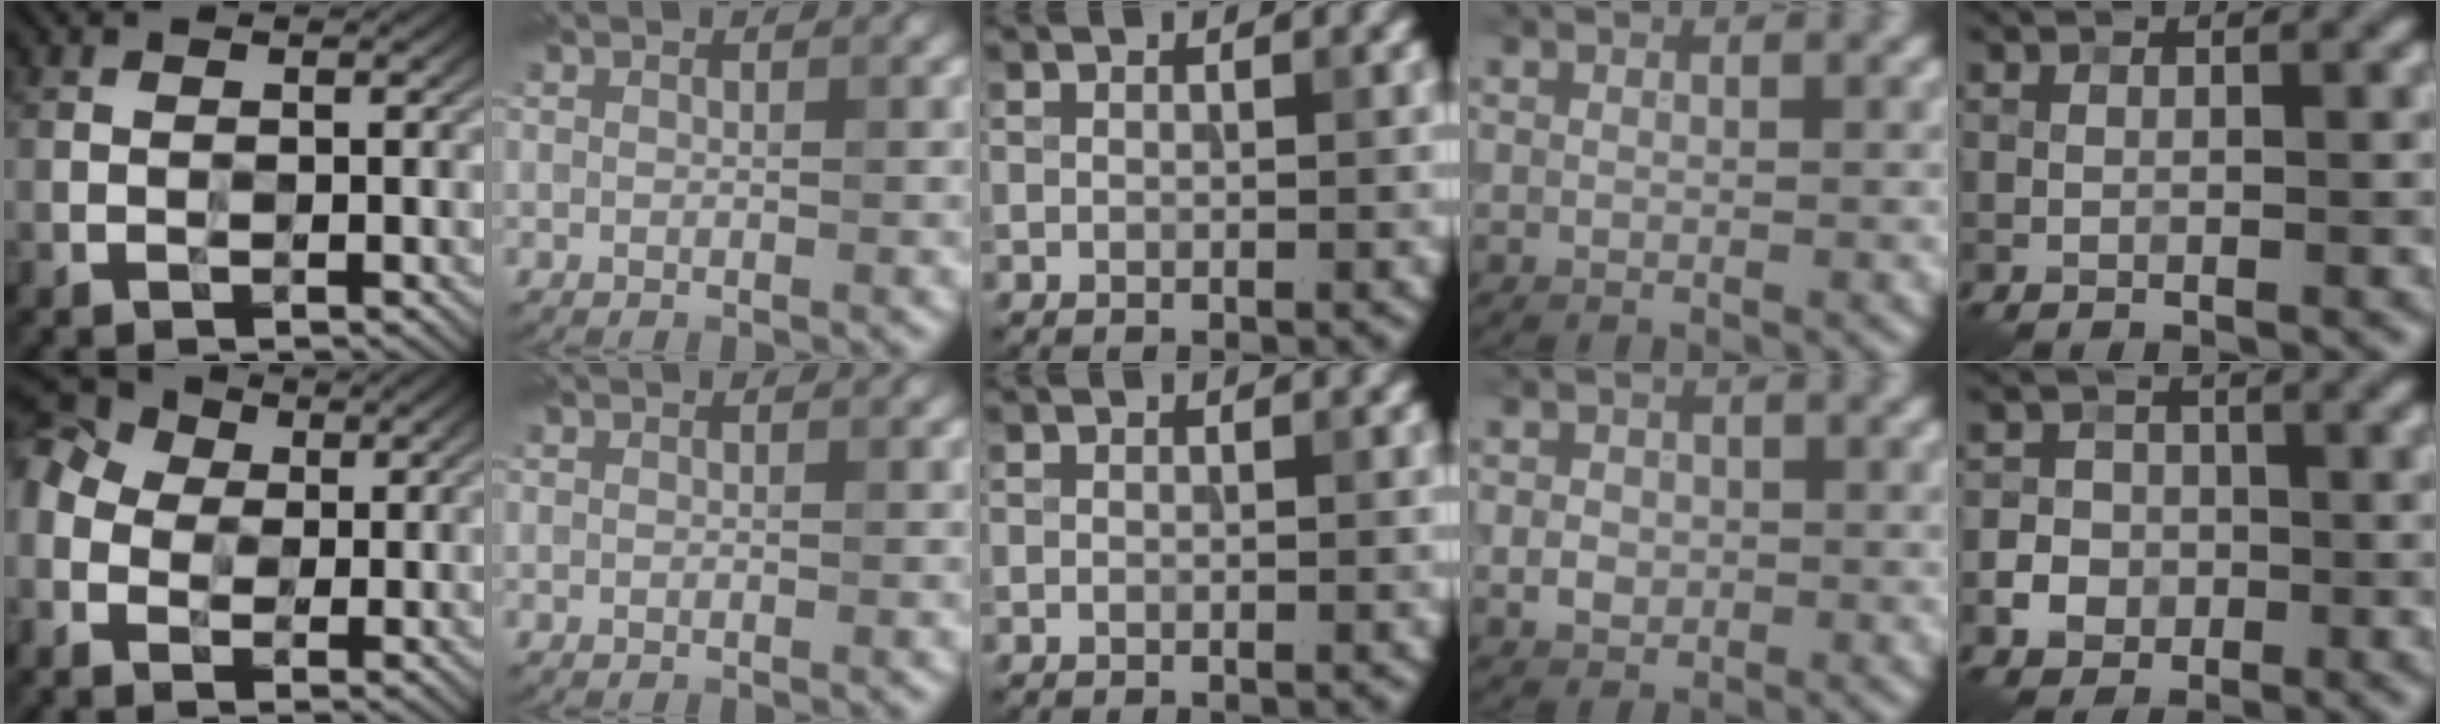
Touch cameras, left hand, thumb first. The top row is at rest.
{"thumb": {"total": 9.8, "force": [0.9, 7.8, 5.8], "torque": [-0.176, 0.017, -0.010]}, "ring": {"total": 1.7, "force": [-0.3, 1.5, 0.8], "torque": [-0.010, -0.002, -0.009]}, "little": {"total": 2.8, "force": [-0.9, 2.5, 0.8], "torque": [-0.001, 0.001, -0.020]}}